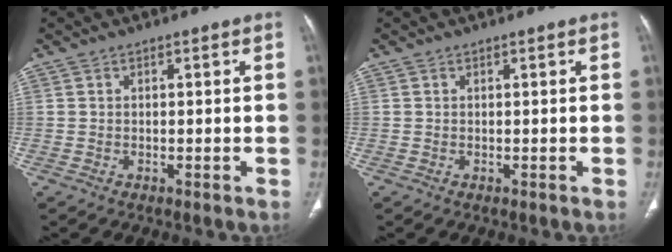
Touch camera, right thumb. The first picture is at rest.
{"total": 0.0}